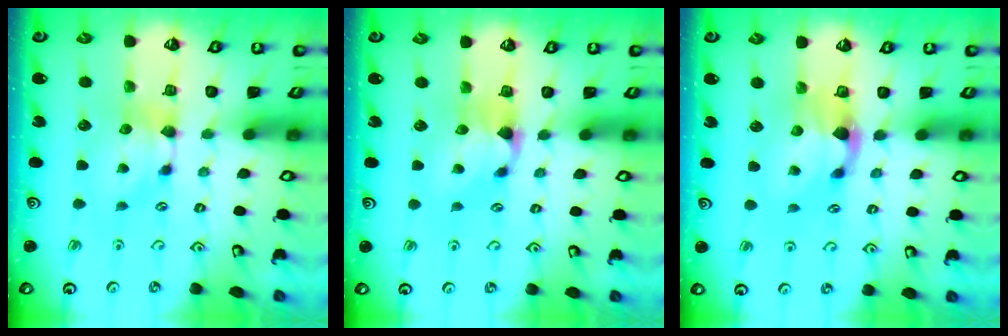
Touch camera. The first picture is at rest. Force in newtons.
{"total": 1.0, "press": 0.1, "slide": 1.0}
{"total": 2.2, "press": 1.7, "slide": 1.4}